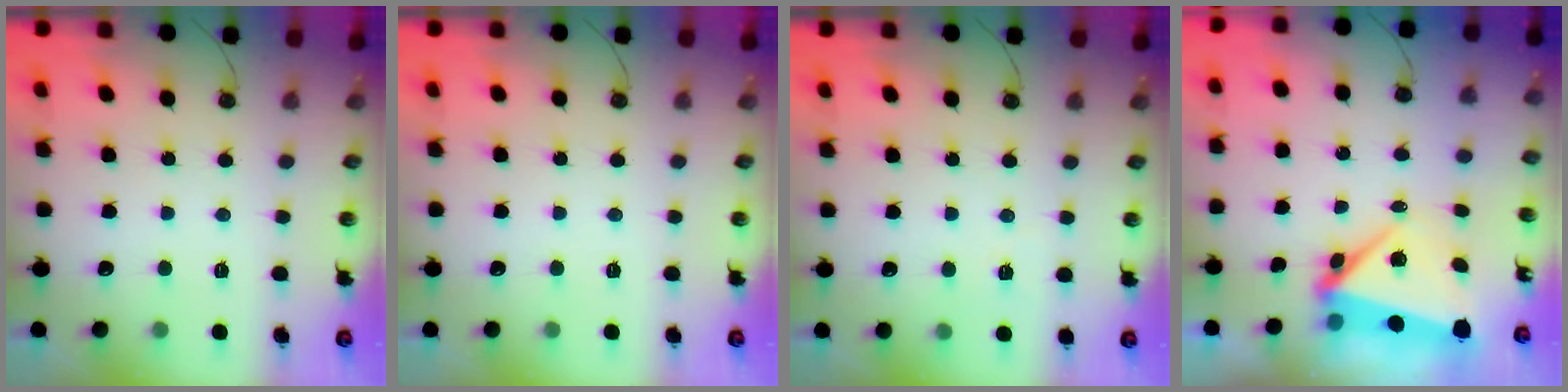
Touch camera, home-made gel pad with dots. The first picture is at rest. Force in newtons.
{"total": 0.0}
{"total": 2.7, "press": 2.5, "slide": 1.0}
{"total": 7.1, "press": 7.1, "slide": 0.3}